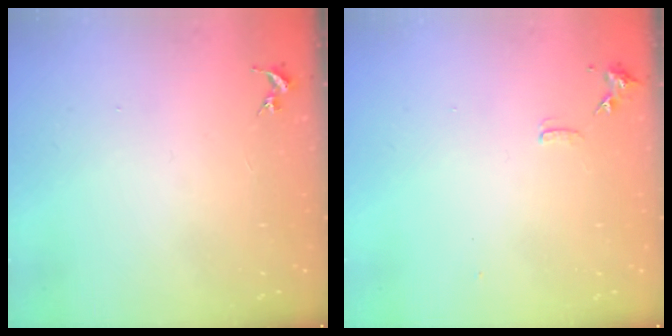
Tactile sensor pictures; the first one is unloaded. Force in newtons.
{"total": 6.8, "press": 6.7, "slide": 0.9}